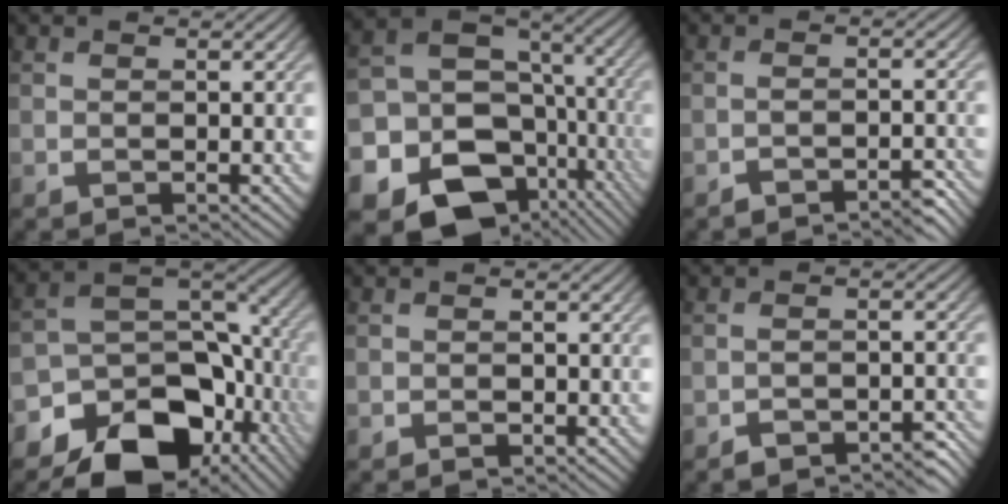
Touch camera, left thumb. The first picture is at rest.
{"total": 22.1, "force": [-9.0, 18.1, 8.8], "torque": [-0.186, -0.054, -0.127]}
{"total": 3.1, "force": [-2.7, 0.5, 1.5], "torque": [-0.024, 0.006, -0.044]}
{"total": 16.4, "force": [-9.0, 10.8, 8.5], "torque": [-0.177, -0.035, -0.125]}
{"total": 0.9, "force": [-0.6, 0.7, 0.3], "torque": [-0.003, -0.003, -0.010]}
{"total": 4.2, "force": [-3.4, 1.5, 2.1], "torque": [-0.032, 0.002, -0.049]}